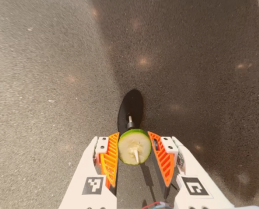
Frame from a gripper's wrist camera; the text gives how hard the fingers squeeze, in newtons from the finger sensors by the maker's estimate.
{"total": 11.7, "left": 12.2, "right": 11.2}